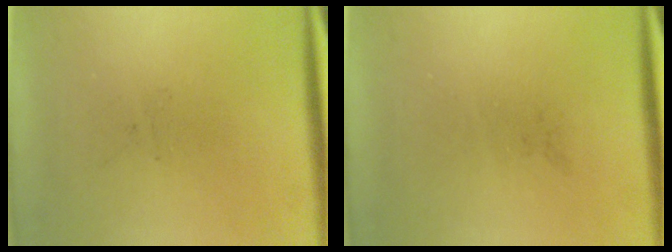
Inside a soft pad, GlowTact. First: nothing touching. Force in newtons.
{"total": 0.0}